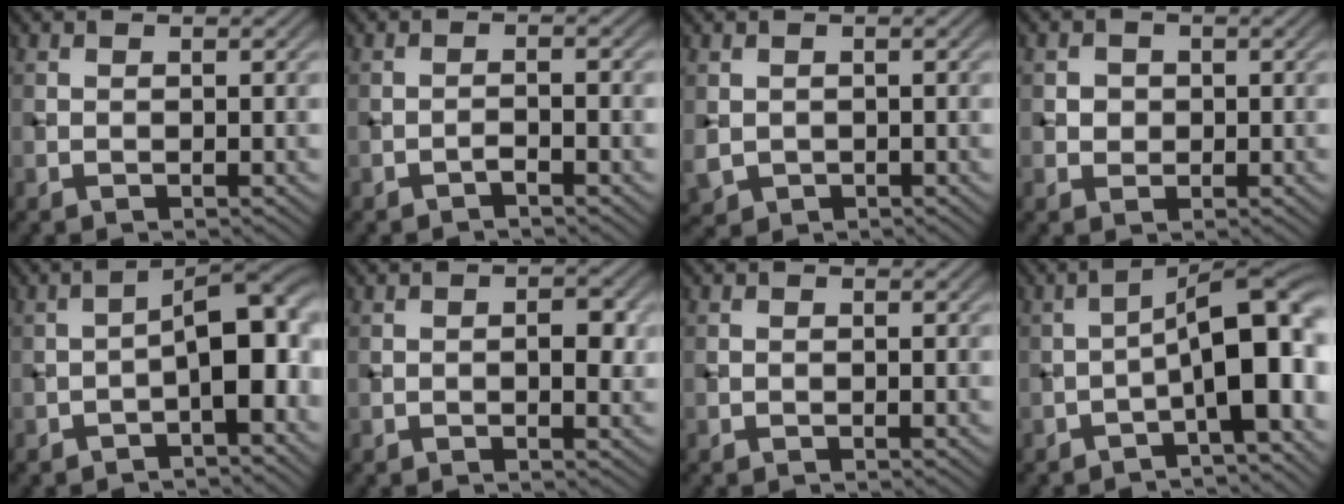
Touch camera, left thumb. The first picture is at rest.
{"total": 1.4, "force": [-1.0, 0.1, 0.9], "torque": [-0.015, 0.006, -0.023]}
{"total": 2.0, "force": [0.0, 1.9, 0.8], "torque": [-0.029, -0.012, 0.005]}
{"total": 1.8, "force": [0.1, 1.7, 0.5], "torque": [-0.009, -0.003, -0.001]}
{"total": 7.4, "force": [-2.3, 2.8, 6.5], "torque": [-0.083, 0.015, -0.042]}
{"total": 2.8, "force": [-0.2, 1.3, 2.5], "torque": [-0.029, 0.000, -0.005]}
{"total": 0.0}
{"total": 8.9, "force": [-3.0, 2.3, 8.1], "torque": [-0.105, 0.024, -0.050]}